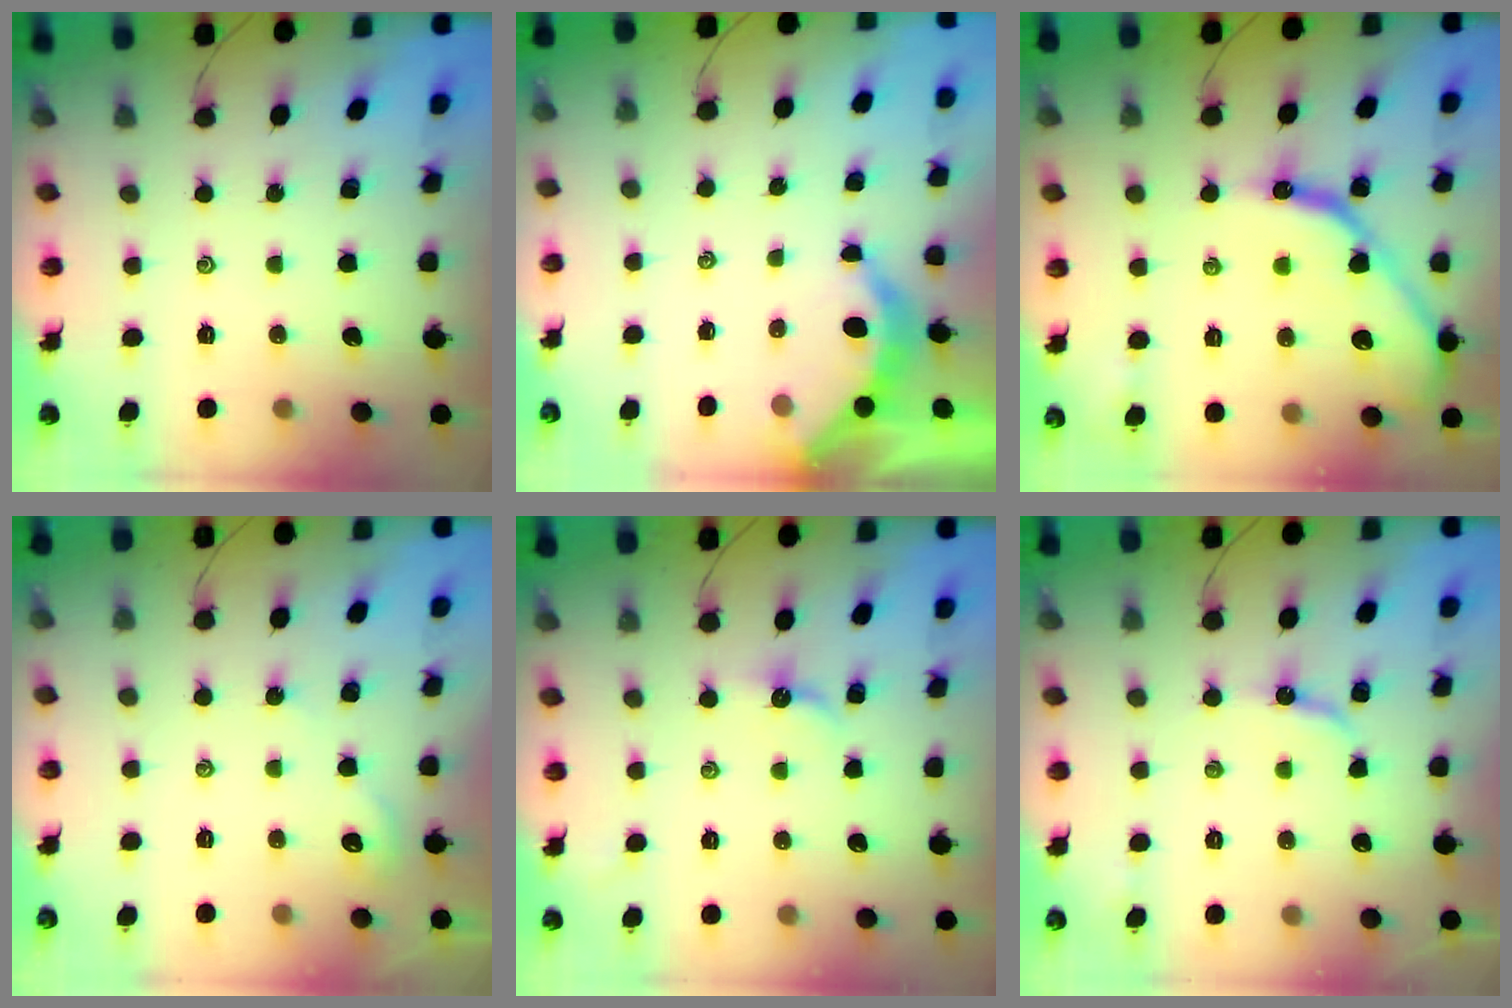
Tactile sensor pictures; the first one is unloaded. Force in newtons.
{"total": 3.8, "press": 3.7, "slide": 0.5}
{"total": 14.8, "press": 14.8, "slide": 1.1}
{"total": 2.8, "press": 2.7, "slide": 0.4}
{"total": 4.5, "press": 4.4, "slide": 0.6}
{"total": 5.7, "press": 5.7, "slide": 0.6}